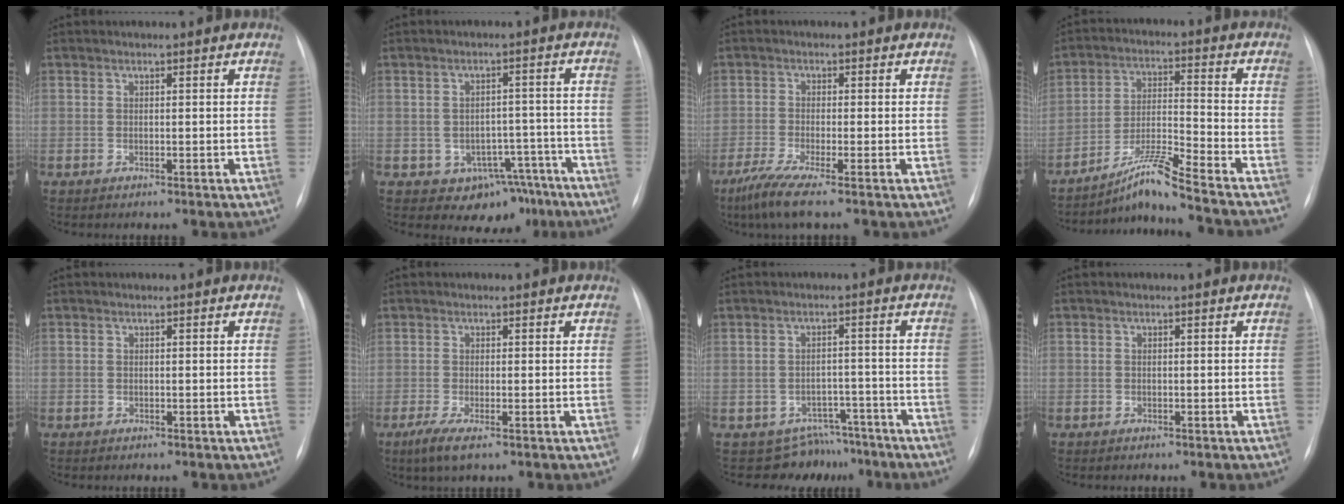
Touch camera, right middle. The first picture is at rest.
{"total": 7.7, "force": [-4.8, 5.6, 2.4], "torque": [-0.011, 0.031, -0.055]}
{"total": 5.2, "force": [-3.4, -0.4, 3.9], "torque": [-0.082, -0.020, -0.068]}
{"total": 11.6, "force": [-10.2, -1.8, 5.1], "torque": [-0.084, -0.004, -0.174]}
{"total": 0.5, "force": [-0.4, 0.4, 0.0], "torque": [-0.006, 0.002, -0.006]}
{"total": 3.4, "force": [-1.9, 0.4, 2.8], "torque": [-0.063, -0.012, -0.036]}
{"total": 6.7, "force": [-5.8, 3.3, -1.0], "torque": [0.031, 0.033, -0.079]}
{"total": 1.1, "force": [-0.7, 0.8, 0.1], "torque": [-0.008, 0.002, -0.011]}